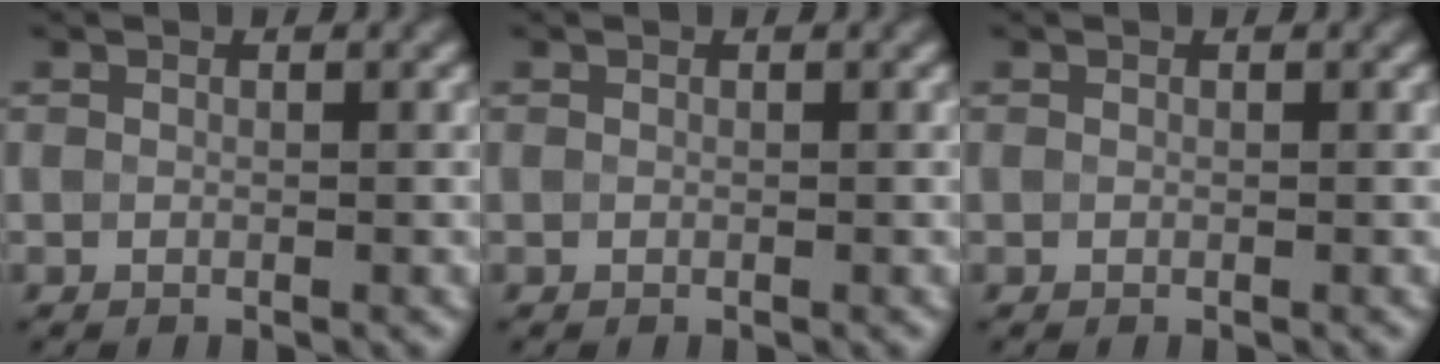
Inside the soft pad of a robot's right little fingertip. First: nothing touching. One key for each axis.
{"total": 0.0}
{"total": 0.0}